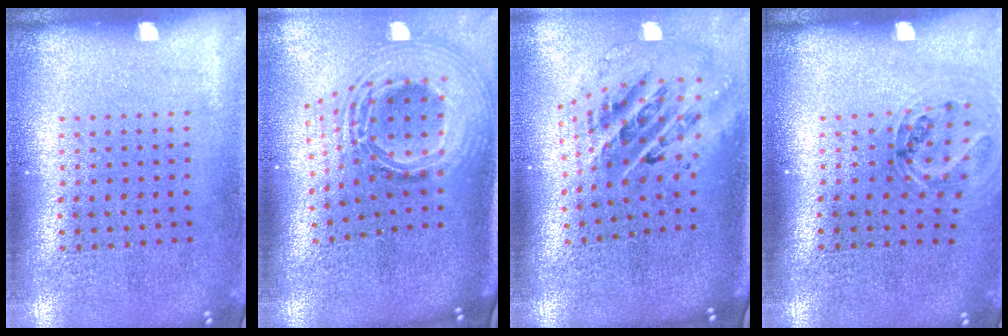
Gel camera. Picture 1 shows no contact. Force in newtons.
{"total": 3.0, "press": 2.0, "slide": 2.2}
{"total": 2.5, "press": 1.7, "slide": 1.8}
{"total": 1.1, "press": 1.1, "slide": 0.3}